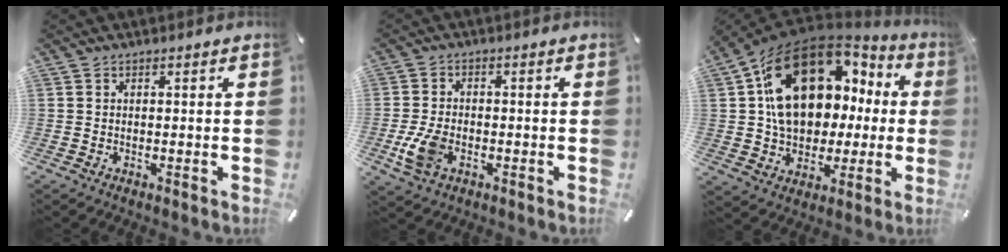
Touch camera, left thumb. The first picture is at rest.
{"total": 7.1, "force": [-2.2, 4.5, 5.1], "torque": [-0.121, 0.002, -0.042]}
{"total": 21.9, "force": [6.1, 16.0, 13.6], "torque": [-0.226, -0.020, 0.113]}